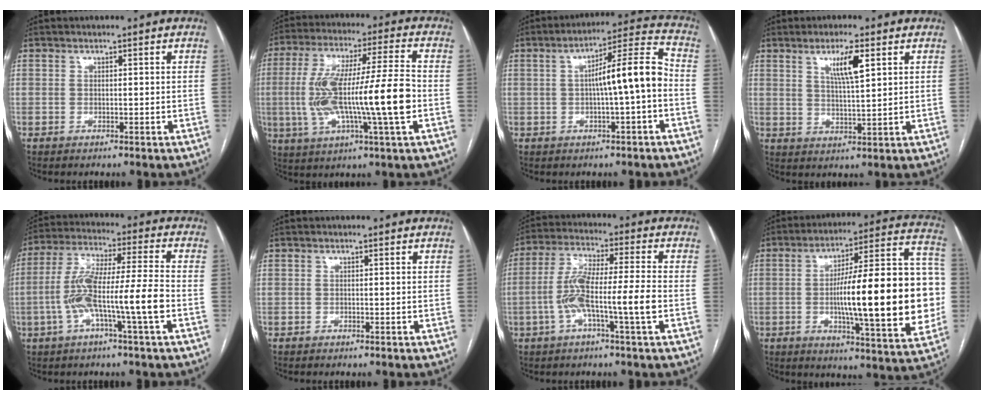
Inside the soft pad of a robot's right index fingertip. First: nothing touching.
{"total": 17.5, "force": [-2.1, 1.0, 17.3], "torque": [-0.333, 0.010, -0.037]}
{"total": 10.0, "force": [-0.8, 0.5, 9.9], "torque": [-0.153, 0.028, -0.015]}
{"total": 5.9, "force": [2.7, 0.6, 5.2], "torque": [-0.092, -0.003, 0.049]}
{"total": 12.5, "force": [-3.5, 0.1, 12.0], "torque": [-0.242, 0.015, -0.070]}
{"total": 0.0}
{"total": 10.6, "force": [-2.7, 0.1, 10.3], "torque": [-0.206, 0.012, -0.056]}
{"total": 25.2, "force": [-2.0, 4.0, 24.8], "torque": [-0.302, 0.032, -0.027]}